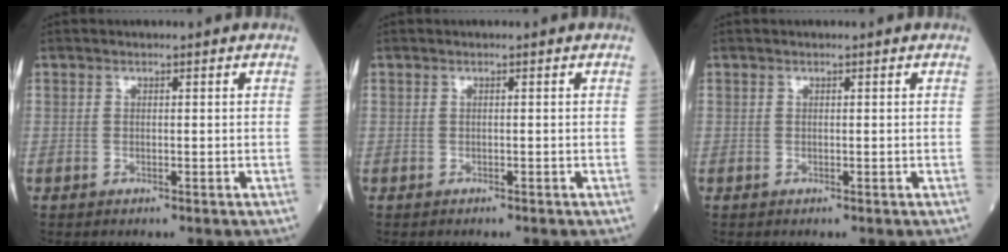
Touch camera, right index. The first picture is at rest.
{"total": 0.0}
{"total": 0.0}